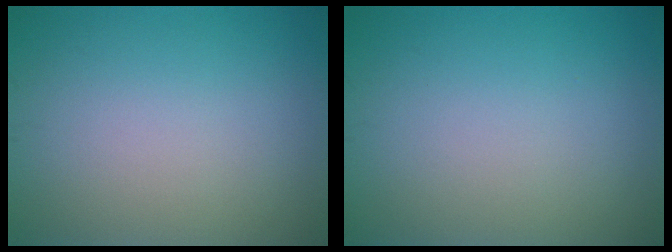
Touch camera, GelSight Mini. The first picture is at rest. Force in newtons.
{"total": 0.0}